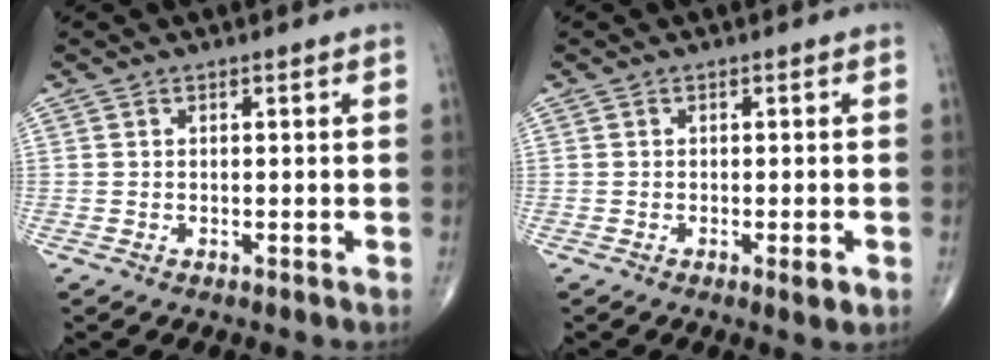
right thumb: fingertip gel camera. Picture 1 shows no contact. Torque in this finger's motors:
{"motor_torque": [0.45, 0.67, 0.32, -0.22, 0.09]}